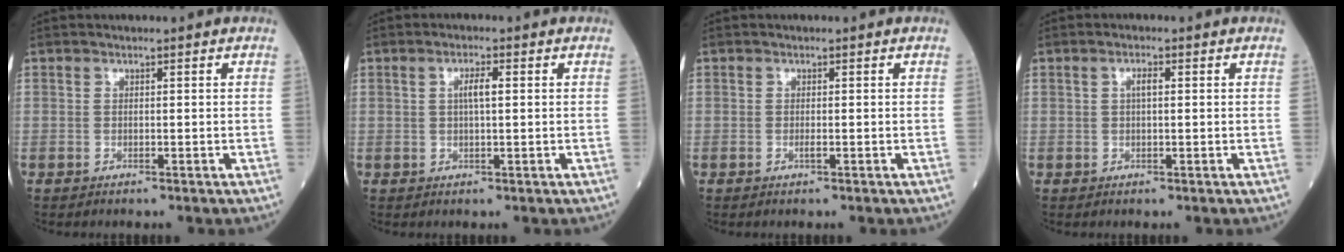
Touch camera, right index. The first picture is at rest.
{"total": 2.5, "force": [0.5, 0.4, 2.5], "torque": [-0.047, 0.002, 0.008]}
{"total": 0.5, "force": [-0.2, 0.0, 0.5], "torque": [-0.008, 0.000, -0.003]}
{"total": 1.7, "force": [0.4, 0.4, 1.6], "torque": [-0.031, 0.003, 0.006]}